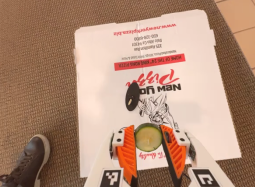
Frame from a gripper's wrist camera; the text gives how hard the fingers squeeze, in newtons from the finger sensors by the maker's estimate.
{"total": 7.3, "left": 7.5, "right": 7.1}